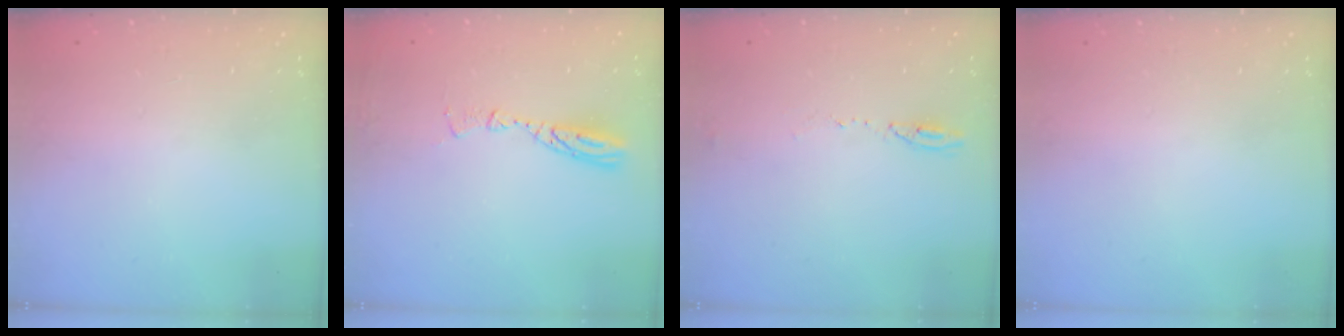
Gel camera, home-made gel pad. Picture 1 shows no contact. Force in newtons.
{"total": 8.0, "press": 8.0, "slide": 0.7}
{"total": 4.6, "press": 4.3, "slide": 1.6}
{"total": 0.0}